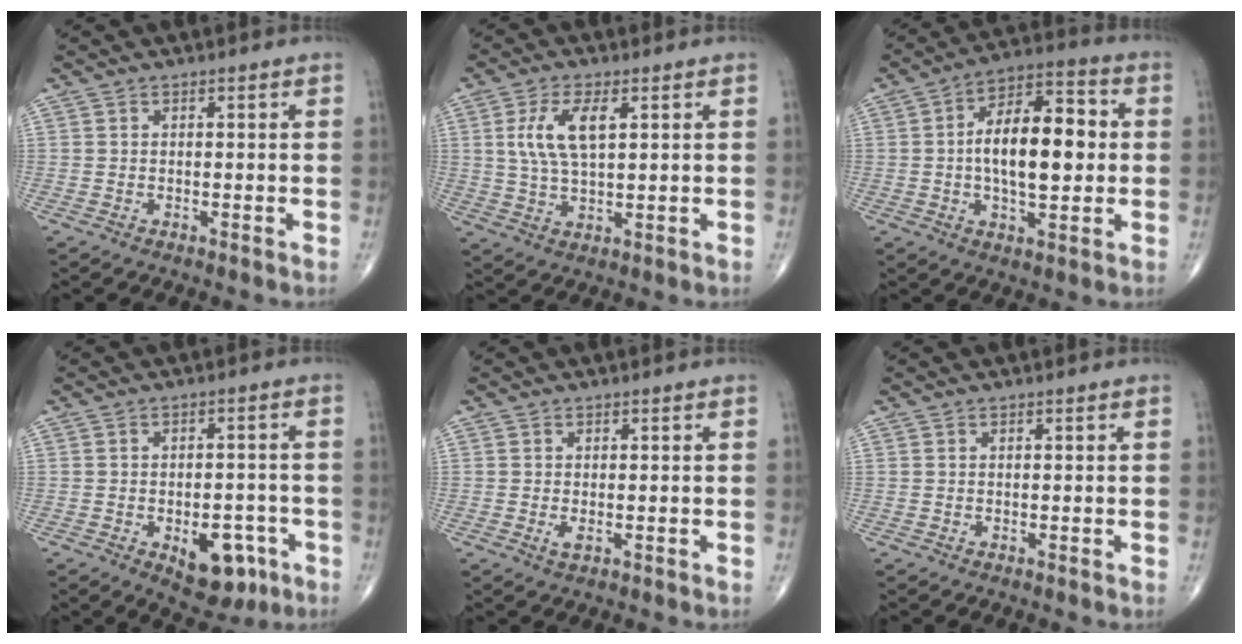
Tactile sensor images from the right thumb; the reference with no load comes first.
{"total": 8.5, "force": [2.4, 3.7, 7.3], "torque": [-0.149, -0.003, 0.049]}
{"total": 15.7, "force": [0.5, 7.3, 13.9], "torque": [-0.206, 0.022, 0.001]}
{"total": 9.9, "force": [-4.1, 5.5, 7.2], "torque": [-0.066, 0.020, -0.046]}
{"total": 1.4, "force": [-0.4, 0.6, 1.2], "torque": [-0.022, -0.004, -0.007]}
{"total": 0.0}